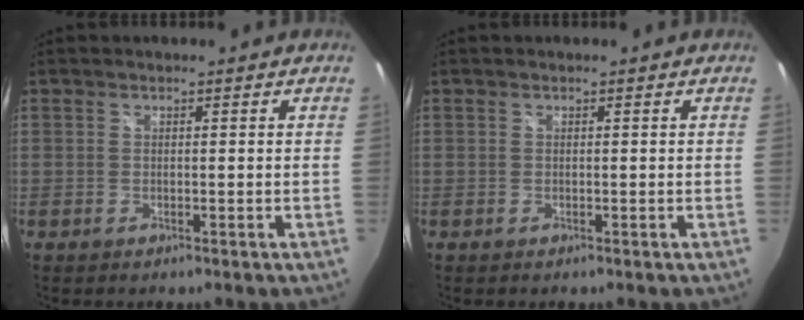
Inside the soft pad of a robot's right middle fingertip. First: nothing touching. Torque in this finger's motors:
{"motor_torque": [-0.09, 0.06, 0.00, 0.00]}